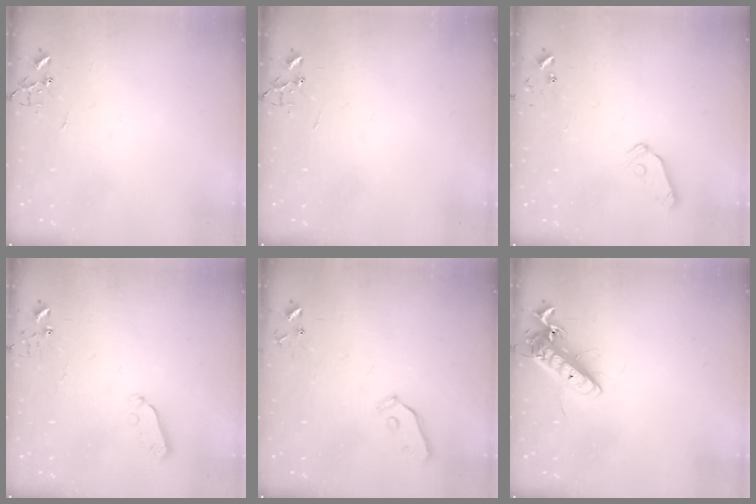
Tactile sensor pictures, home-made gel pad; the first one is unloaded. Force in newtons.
{"total": 0.0}
{"total": 7.1, "press": 7.1, "slide": 0.5}
{"total": 5.0, "press": 5.0, "slide": 0.4}
{"total": 3.7, "press": 3.6, "slide": 0.8}
{"total": 14.0, "press": 13.9, "slide": 2.0}